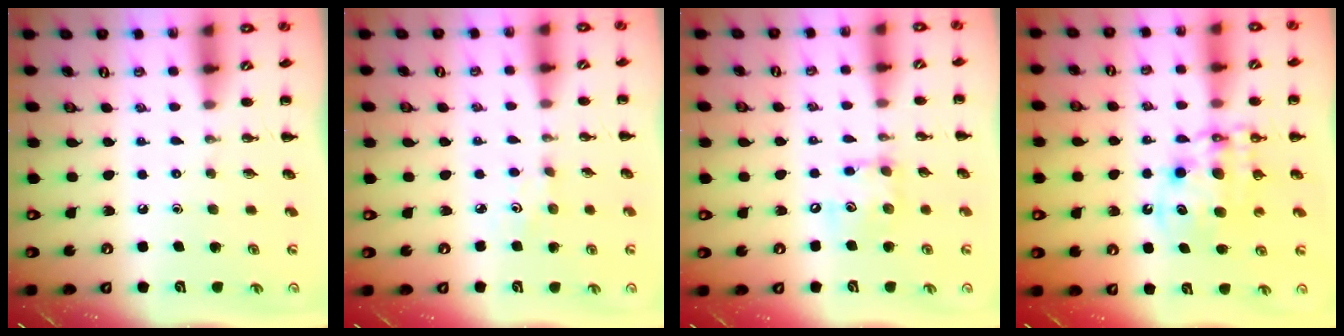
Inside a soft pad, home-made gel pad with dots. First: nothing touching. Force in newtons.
{"total": 1.5, "press": 1.4, "slide": 0.5}
{"total": 8.8, "press": 8.7, "slide": 1.1}
{"total": 10.9, "press": 10.5, "slide": 2.7}